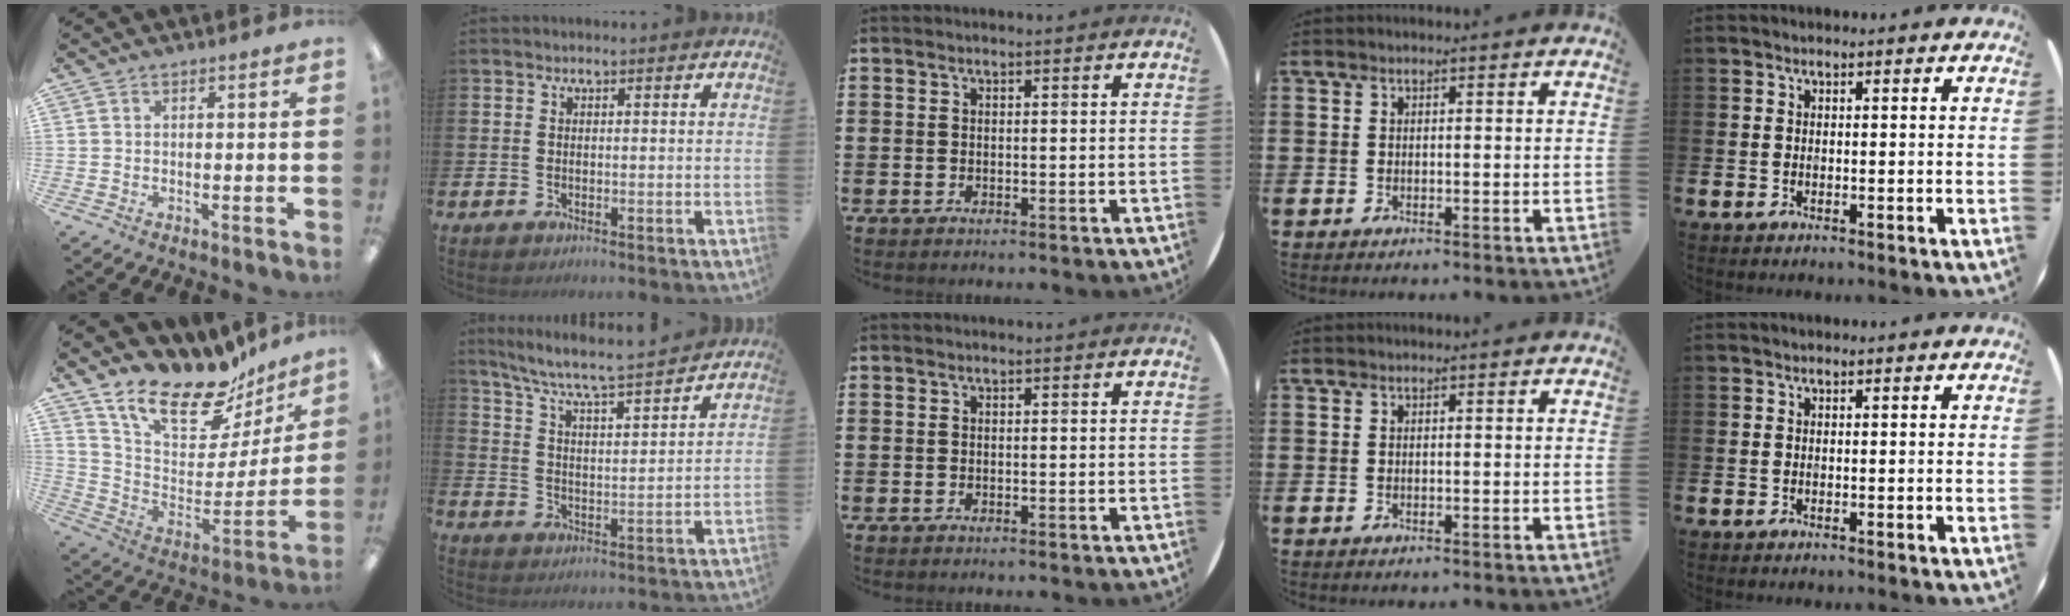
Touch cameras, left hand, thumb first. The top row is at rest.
{"thumb": {"total": 21.0, "force": [16.5, 8.0, 10.2], "torque": [-0.166, -0.126, 0.285]}, "index": {"total": 7.0, "force": [6.5, 0.0, 2.4], "torque": [-0.078, -0.053, 0.109]}}